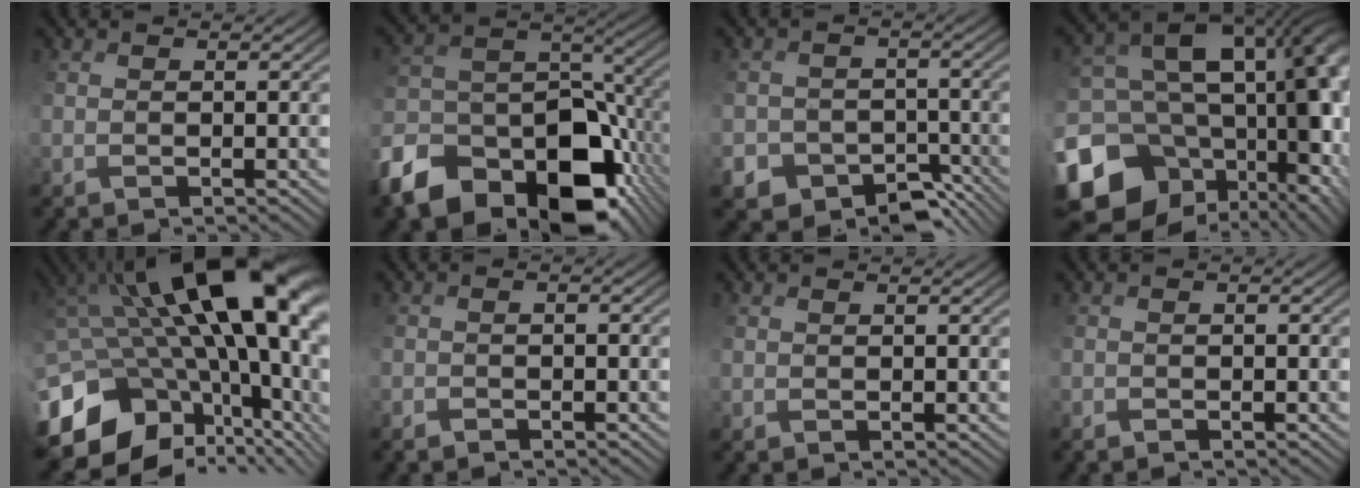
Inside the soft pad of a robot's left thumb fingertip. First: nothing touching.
{"total": 16.7, "force": [-8.5, 10.5, 9.8], "torque": [-0.231, -0.033, -0.129]}
{"total": 7.1, "force": [-4.5, 5.2, 1.7], "torque": [-0.042, -0.015, -0.072]}
{"total": 21.6, "force": [-2.9, 17.0, 13.0], "torque": [-0.229, -0.036, -0.054]}
{"total": 19.5, "force": [-0.7, 10.3, 16.5], "torque": [-0.283, -0.036, 0.022]}
{"total": 2.0, "force": [-1.8, 0.5, 0.7], "torque": [-0.006, 0.000, -0.034]}
{"total": 0.0}
{"total": 1.4, "force": [-1.3, 0.2, 0.4], "torque": [0.000, 0.000, -0.026]}